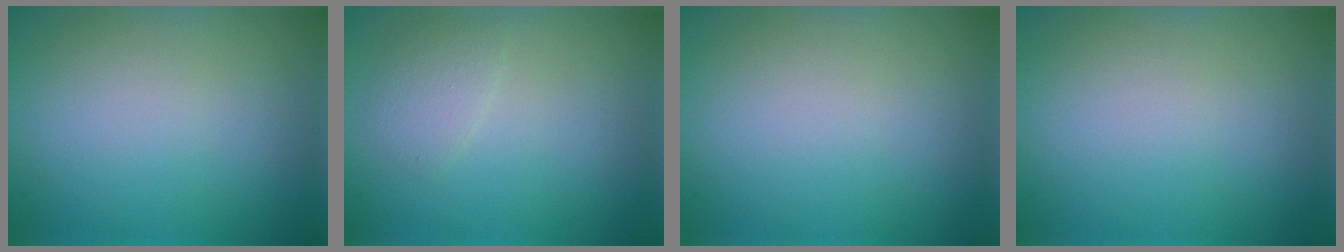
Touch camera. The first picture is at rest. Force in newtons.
{"total": 1.6, "press": 1.6, "slide": 0.1}
{"total": 0.0}
{"total": 0.0}